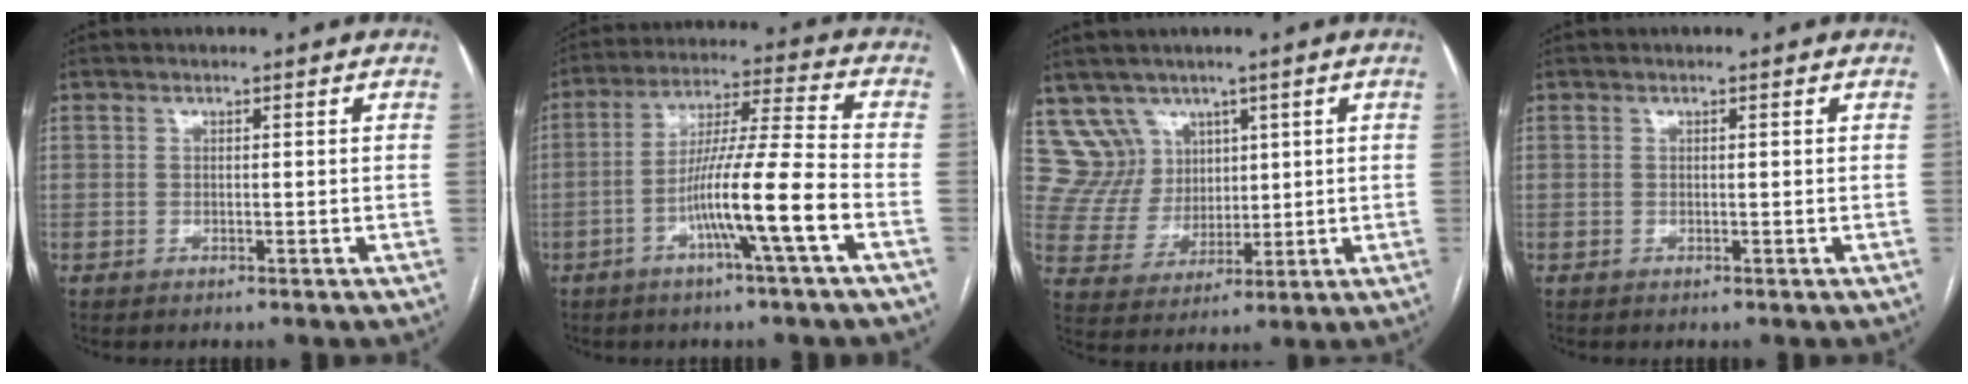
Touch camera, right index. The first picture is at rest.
{"total": 12.2, "force": [-4.7, -1.3, 11.2], "torque": [-0.203, 0.002, -0.084]}
{"total": 8.3, "force": [5.4, 6.2, -0.2], "torque": [-0.004, 0.030, 0.120]}
{"total": 0.0}